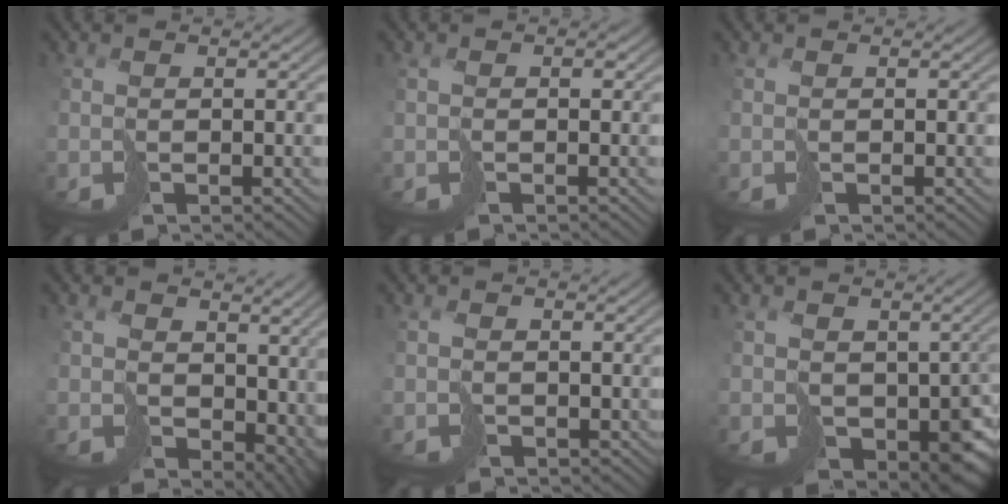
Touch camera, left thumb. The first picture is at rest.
{"total": 0.9, "force": [0.1, 0.7, 0.6], "torque": [-0.010, 0.000, -0.001]}
{"total": 0.0}
{"total": 9.9, "force": [2.5, 7.1, 6.5], "torque": [-0.123, -0.037, 0.067]}
{"total": 1.4, "force": [0.9, 1.0, 0.3], "torque": [-0.012, -0.002, 0.016]}
{"total": 8.1, "force": [-0.5, 5.9, 5.6], "torque": [-0.099, -0.036, 0.000]}